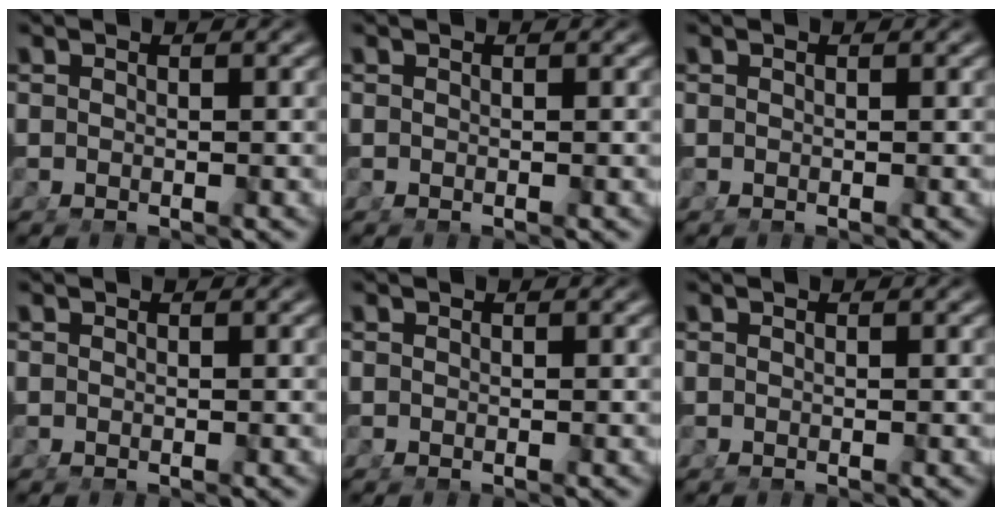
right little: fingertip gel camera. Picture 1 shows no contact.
{"total": 0.0}
{"total": 0.0}
{"total": 0.0}
{"total": 0.0}
{"total": 0.0}